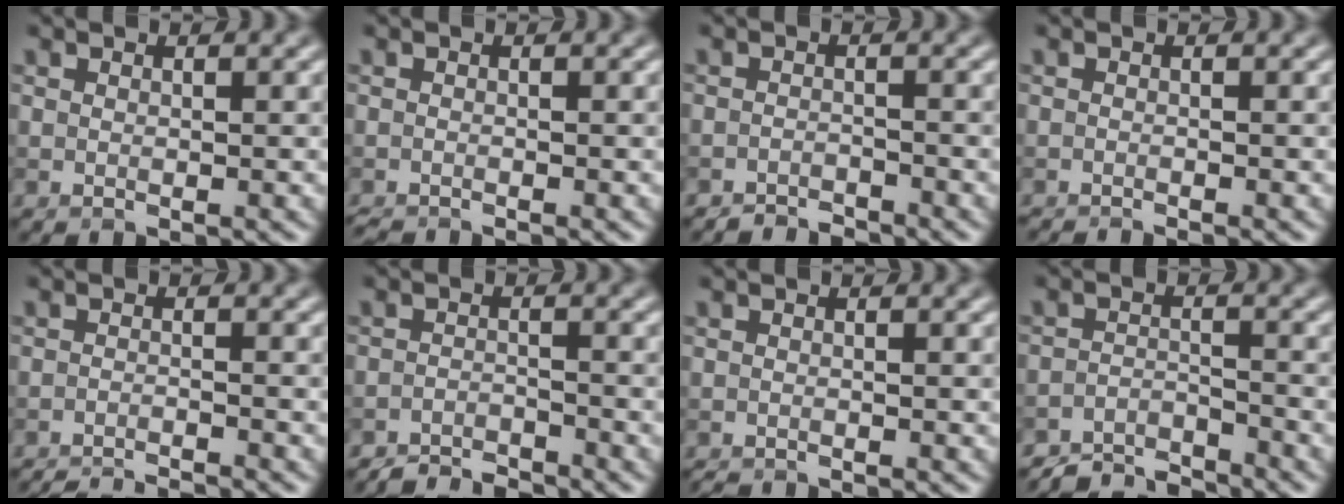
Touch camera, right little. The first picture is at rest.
{"total": 1.2, "force": [-1.2, -0.1, 0.2], "torque": [0.000, -0.005, -0.021]}
{"total": 2.2, "force": [-2.1, 0.3, 0.3], "torque": [0.002, 0.003, -0.036]}
{"total": 1.4, "force": [-1.2, 0.0, 0.5], "torque": [-0.001, -0.002, -0.023]}
{"total": 5.2, "force": [-5.0, 0.6, 1.4], "torque": [-0.019, -0.010, -0.074]}
{"total": 3.2, "force": [-3.2, 0.3, 0.5], "torque": [-0.006, -0.001, -0.059]}
{"total": 1.2, "force": [-1.2, 0.0, 0.1], "torque": [0.005, -0.006, -0.019]}
{"total": 4.4, "force": [-4.2, 0.6, 0.8], "torque": [-0.014, -0.004, -0.082]}